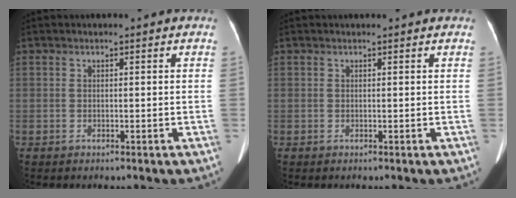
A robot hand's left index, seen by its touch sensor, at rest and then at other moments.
{"total": 1.6, "force": [1.6, 0.2, 0.5], "torque": [-0.012, 0.016, 0.016]}